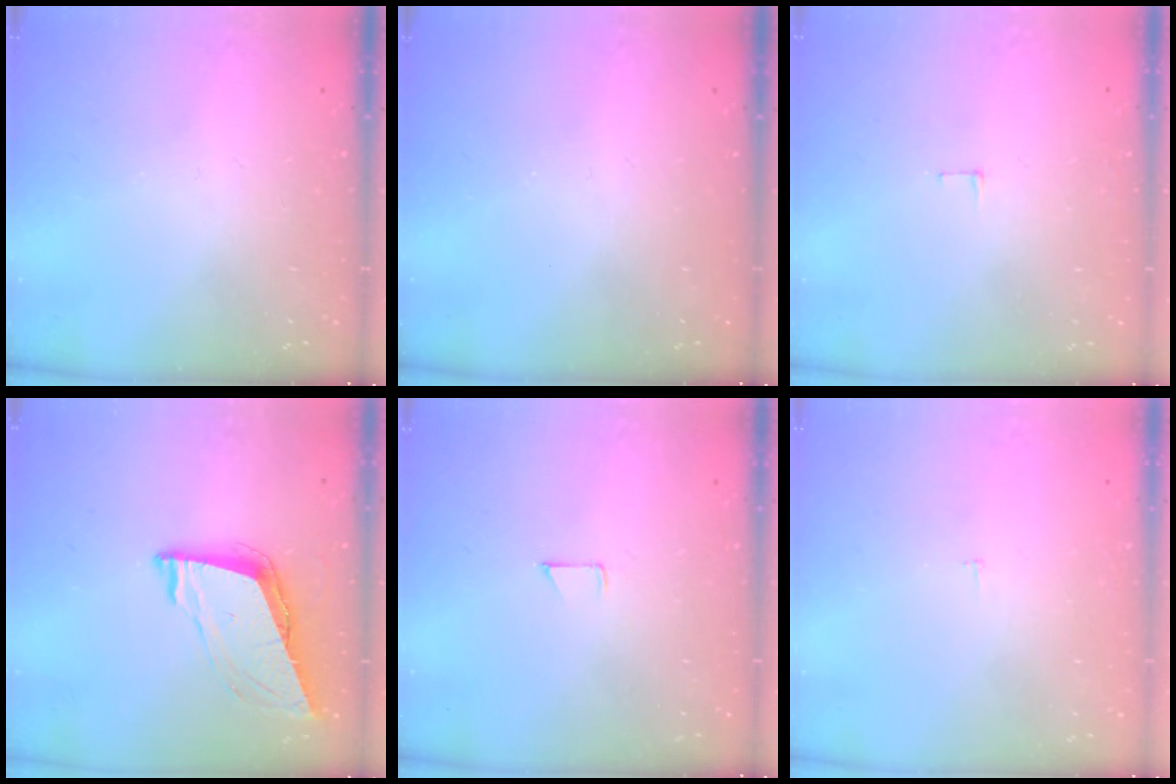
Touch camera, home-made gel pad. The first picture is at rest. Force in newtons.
{"total": 0.0}
{"total": 3.8, "press": 3.8, "slide": 0.3}
{"total": 9.3, "press": 8.8, "slide": 3.2}
{"total": 3.4, "press": 3.4, "slide": 0.3}
{"total": 2.3, "press": 2.3, "slide": 0.2}